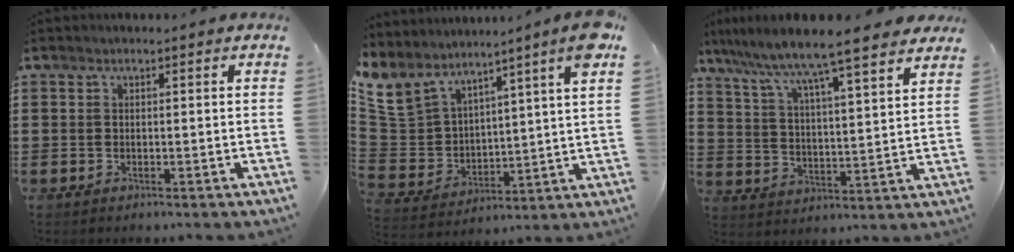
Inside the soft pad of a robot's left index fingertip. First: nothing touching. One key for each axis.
{"total": 8.6, "fx": 7.6, "fy": 2.3, "fz": 3.5, "tx": -0.101, "ty": -0.040, "tz": 0.134}
{"total": 7.6, "fx": 6.9, "fy": 0.1, "fz": 3.1, "tx": -0.090, "ty": -0.045, "tz": 0.111}